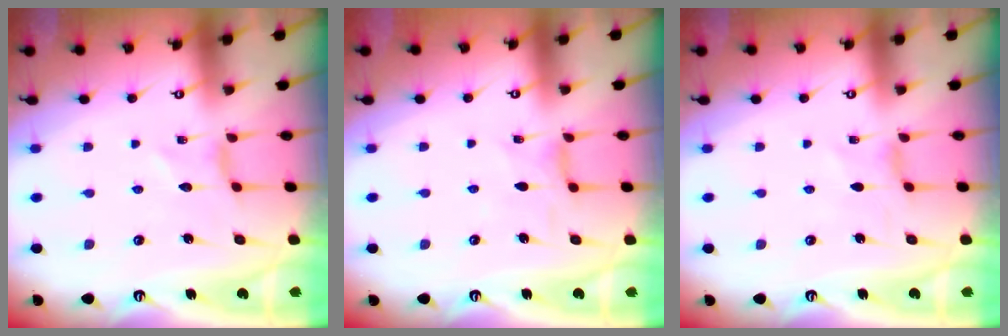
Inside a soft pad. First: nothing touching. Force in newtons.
{"total": 1.2, "press": 1.1, "slide": 0.4}
{"total": 1.6, "press": 1.5, "slide": 0.4}